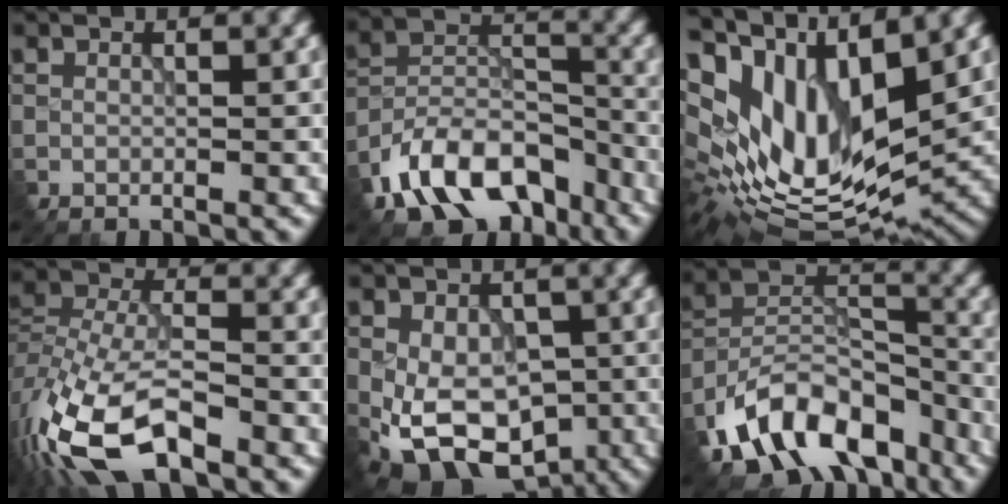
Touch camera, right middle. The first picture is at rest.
{"total": 10.2, "force": [-6.4, 5.9, 5.3], "torque": [-0.103, 0.008, -0.120]}
{"total": 13.7, "force": [4.3, 6.3, 11.4], "torque": [-0.227, 0.014, 0.088]}
{"total": 12.4, "force": [-7.5, 5.1, 8.4], "torque": [-0.194, -0.008, -0.142]}
{"total": 9.4, "force": [-3.0, 6.3, 6.3], "torque": [-0.116, -0.028, -0.036]}
{"total": 11.7, "force": [-7.6, 6.9, 5.8], "torque": [-0.112, 0.006, -0.137]}